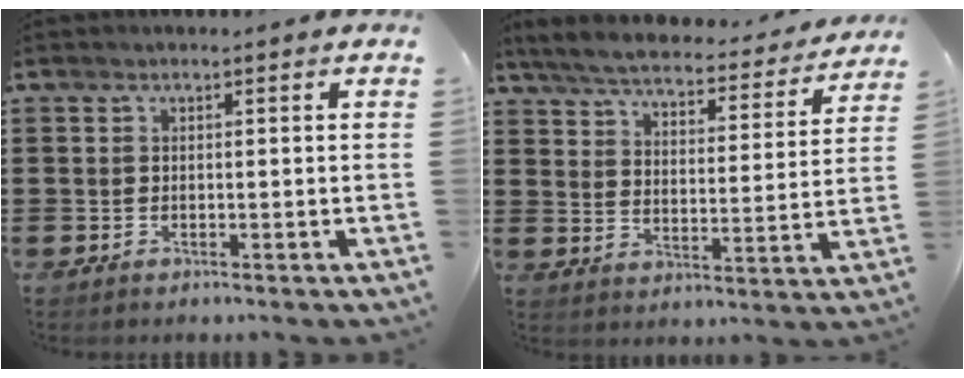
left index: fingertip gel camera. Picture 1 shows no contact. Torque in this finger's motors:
{"motor_torque": [1.18, -0.96, 0.30, 0.12]}